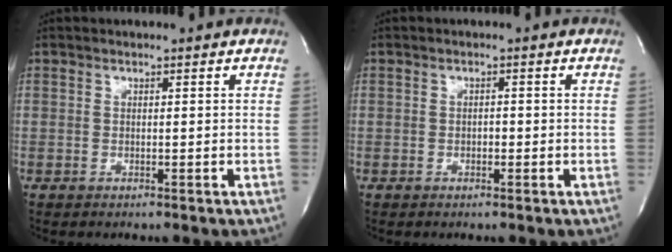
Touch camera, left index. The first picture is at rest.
{"total": 0.9, "force": [-0.3, 0.5, 0.7], "torque": [-0.011, 0.002, -0.005]}